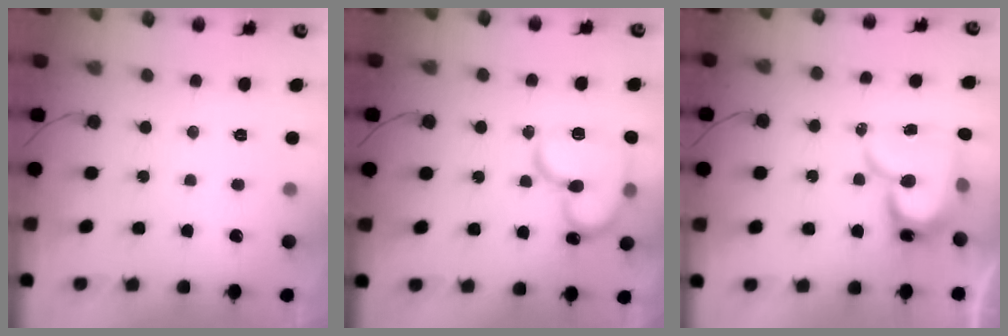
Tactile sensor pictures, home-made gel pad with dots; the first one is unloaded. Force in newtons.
{"total": 17.2, "press": 17.1, "slide": 1.6}
{"total": 15.3, "press": 15.2, "slide": 1.6}